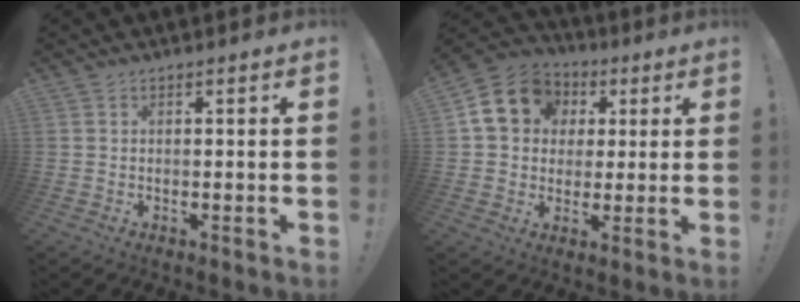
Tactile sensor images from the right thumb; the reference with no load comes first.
{"total": 14.9, "force": [4.6, 12.4, 6.8], "torque": [-0.093, -0.007, 0.094]}